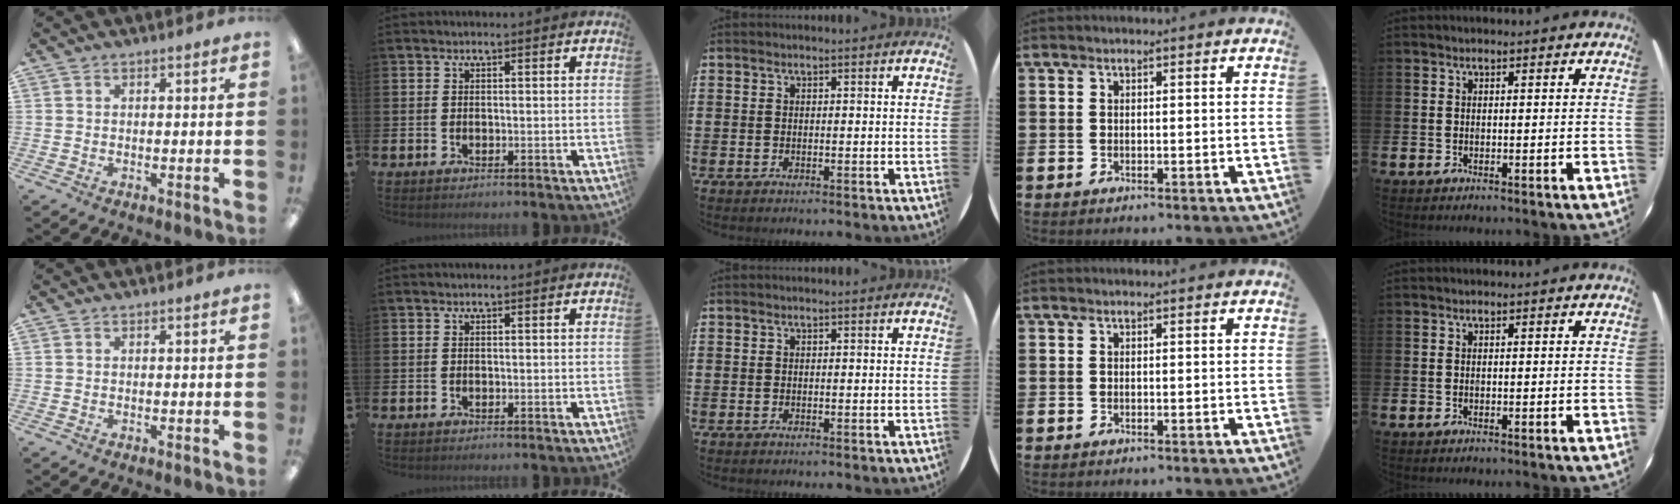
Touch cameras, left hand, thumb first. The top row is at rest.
{}